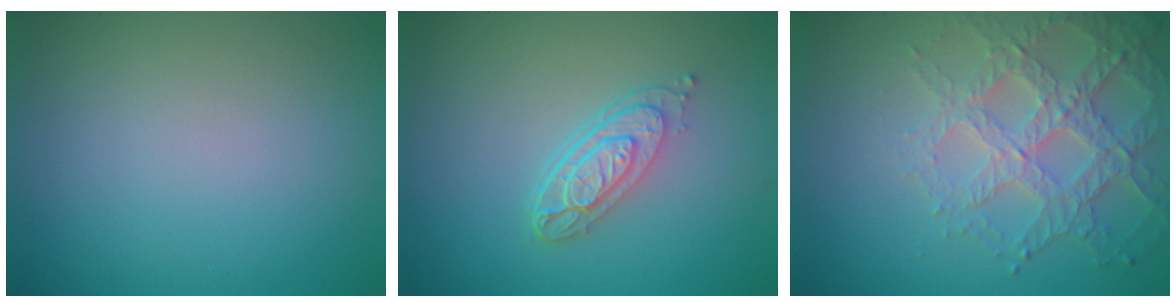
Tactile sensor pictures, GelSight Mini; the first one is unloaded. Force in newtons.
{"total": 3.9, "press": 2.9, "slide": 2.7}
{"total": 4.7, "press": 4.1, "slide": 2.3}